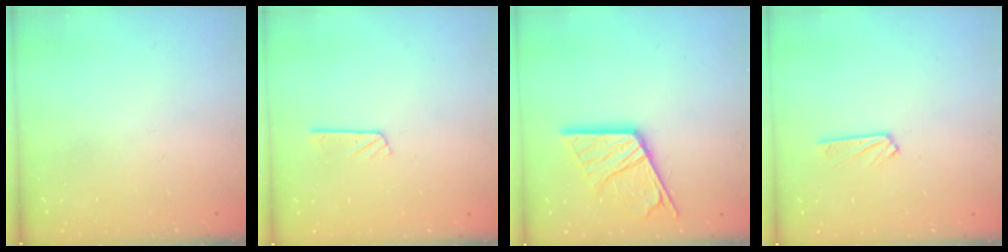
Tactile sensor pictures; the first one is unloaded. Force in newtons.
{"total": 3.0, "press": 3.0, "slide": 0.3}
{"total": 16.3, "press": 16.2, "slide": 1.5}
{"total": 4.1, "press": 4.0, "slide": 0.4}